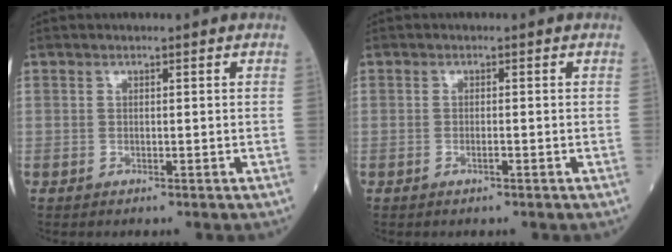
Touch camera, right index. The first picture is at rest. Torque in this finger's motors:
{"motor_torque": [-0.10, 0.10, -0.04, -0.01]}